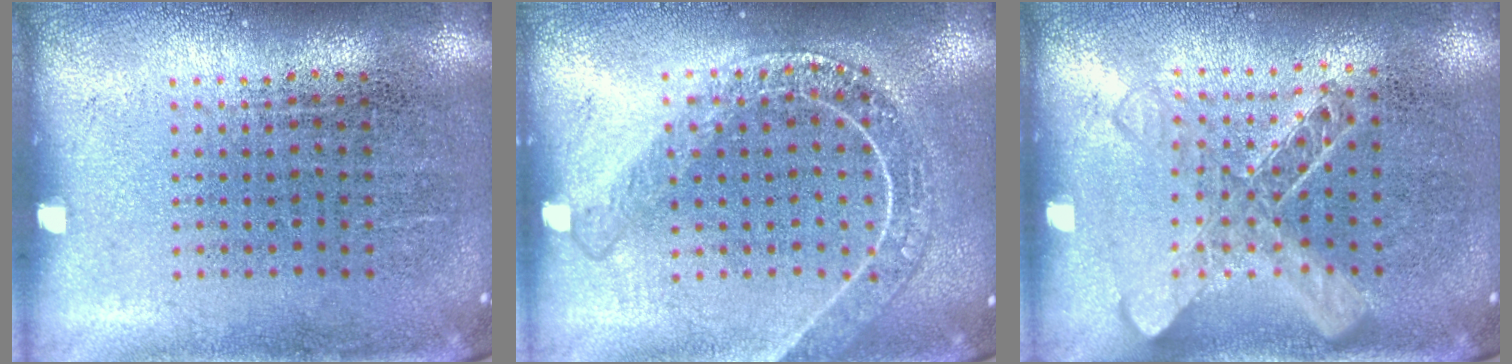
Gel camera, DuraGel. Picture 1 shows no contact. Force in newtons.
{"total": 1.8, "press": 1.6, "slide": 0.8}
{"total": 1.6, "press": 1.5, "slide": 0.6}